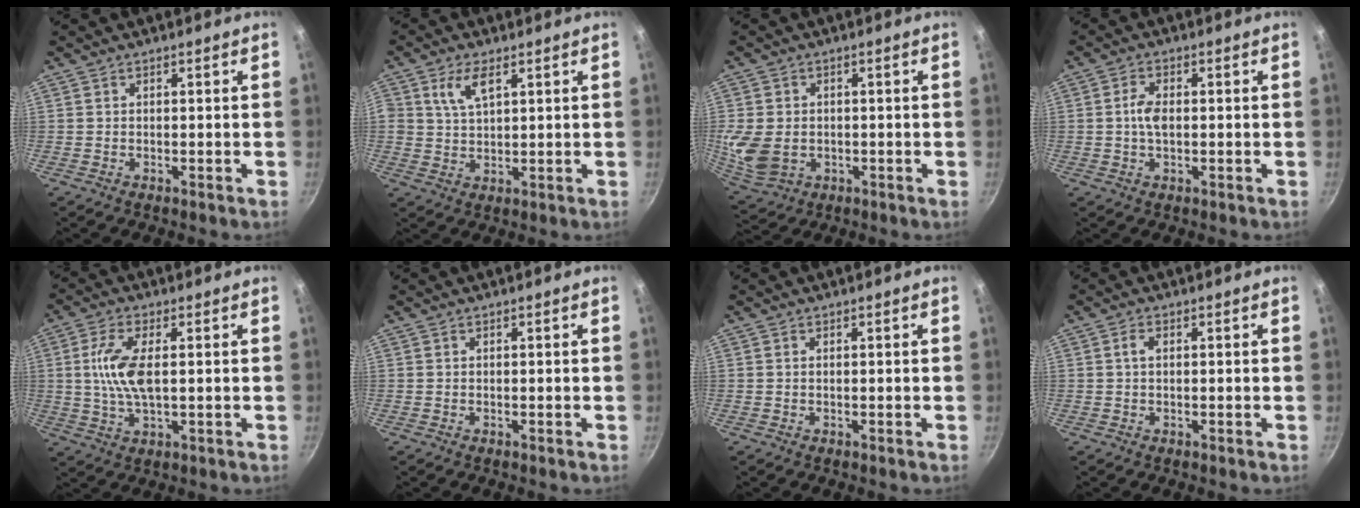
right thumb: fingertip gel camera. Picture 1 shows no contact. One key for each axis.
{"total": 5.4, "fx": 2.5, "fy": 2.9, "fz": 3.9, "tx": -0.070, "ty": -0.007, "tz": 0.052}
{"total": 9.8, "fx": -0.7, "fy": 7.5, "fz": 6.2, "tx": -0.122, "ty": -0.011, "tz": -0.004}
{"total": 3.9, "fx": 0.1, "fy": 2.2, "fz": 3.2, "tx": -0.060, "ty": 0.007, "tz": -0.002}
{"total": 8.7, "fx": 1.0, "fy": 3.6, "fz": 7.9, "tx": -0.162, "ty": 0.001, "tz": 0.019}
{"total": 0.0}
{"total": 0.0}
{"total": 1.6, "fx": 0.4, "fy": 0.9, "fz": 1.3, "tx": -0.025, "ty": 0.004, "tz": 0.006}